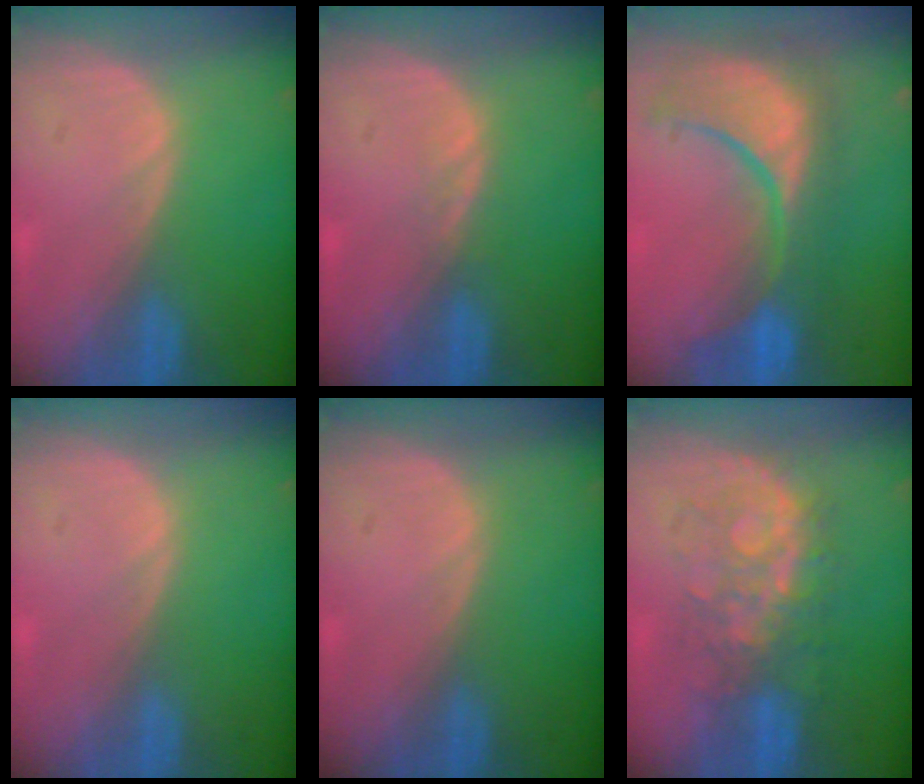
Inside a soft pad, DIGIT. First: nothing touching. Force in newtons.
{"total": 1.1, "press": 1.0, "slide": 0.2}
{"total": 11.9, "press": 10.8, "slide": 4.8}
{"total": 0.0}
{"total": 0.0}
{"total": 7.9, "press": 7.9, "slide": 0.0}